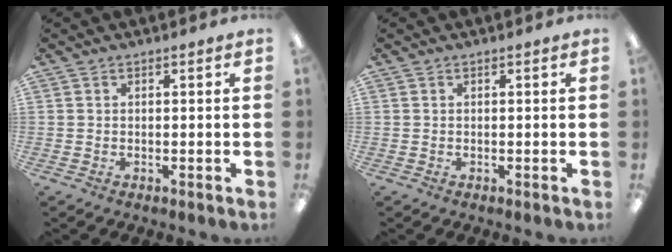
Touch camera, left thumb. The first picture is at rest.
{"total": 0.0}